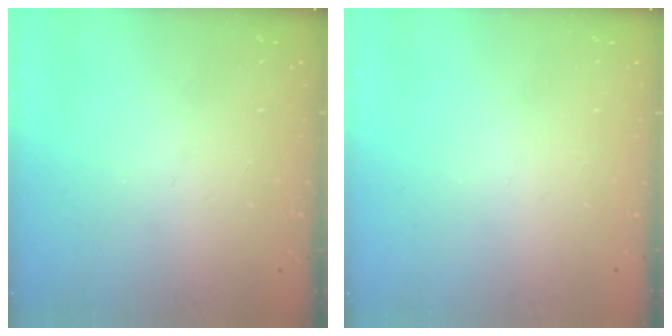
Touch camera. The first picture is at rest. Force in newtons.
{"total": 0.0}